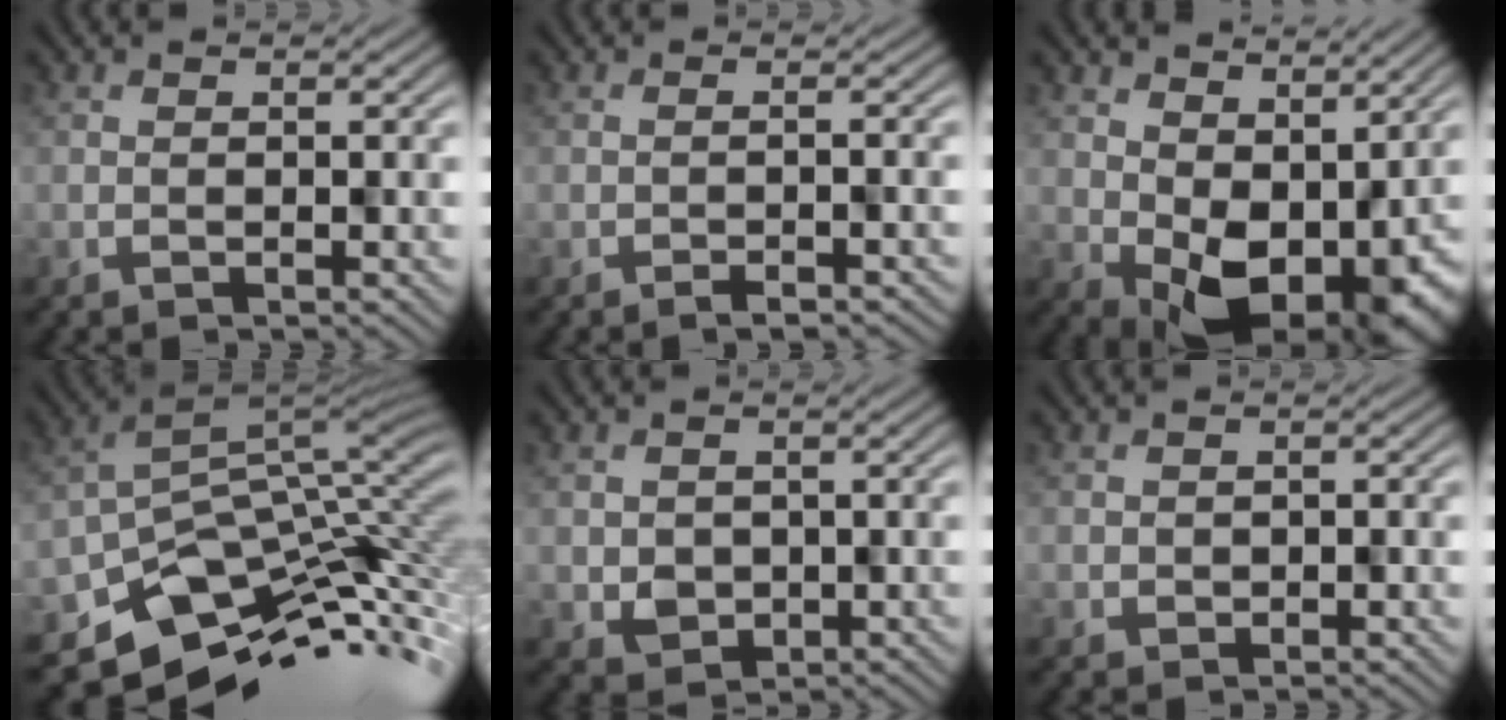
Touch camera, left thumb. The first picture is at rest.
{"total": 1.3, "force": [-1.3, -0.1, 0.3], "torque": [-0.002, 0.006, -0.024]}
{"total": 8.8, "force": [0.5, 6.3, 6.1], "torque": [-0.097, -0.042, 0.032]}
{"total": 8.7, "force": [-5.1, 4.7, 5.2], "torque": [-0.098, -0.024, -0.082]}
{"total": 2.8, "force": [0.2, 2.8, -0.2], "torque": [0.003, -0.017, 0.002]}
{"total": 1.6, "force": [-0.4, 1.5, 0.2], "torque": [0.006, -0.005, -0.004]}